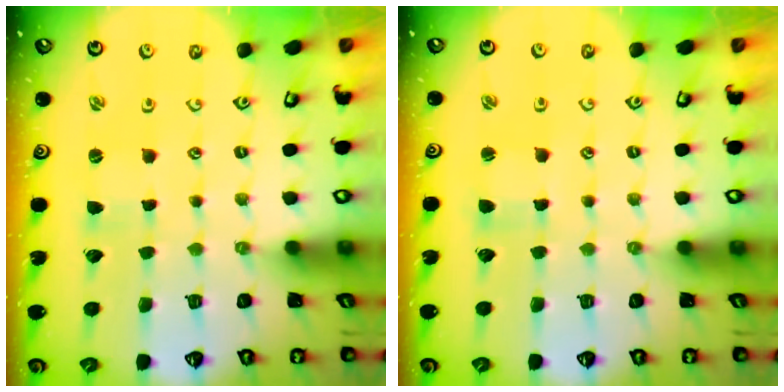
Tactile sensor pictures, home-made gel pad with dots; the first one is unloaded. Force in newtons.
{"total": 1.4, "press": 1.4, "slide": 0.2}